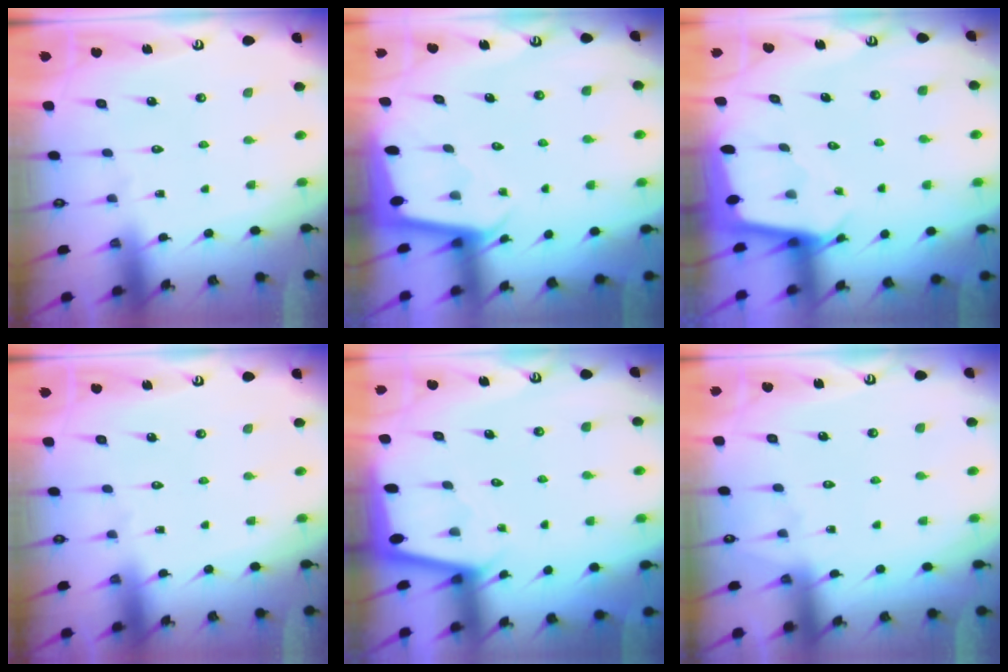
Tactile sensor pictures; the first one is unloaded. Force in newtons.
{"total": 2.1, "press": 2.1, "slide": 0.1}
{"total": 2.4, "press": 2.4, "slide": 0.1}
{"total": 0.0}
{"total": 1.9, "press": 1.9, "slide": 0.1}
{"total": 3.3, "press": 3.2, "slide": 0.5}